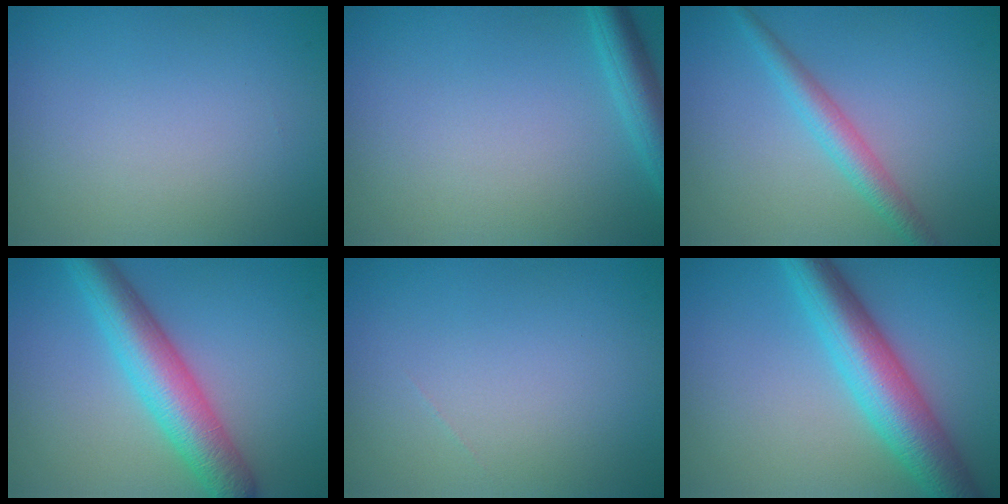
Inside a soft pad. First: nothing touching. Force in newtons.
{"total": 3.0, "press": 2.9, "slide": 0.2}
{"total": 2.8, "press": 2.8, "slide": 0.1}
{"total": 6.7, "press": 6.7, "slide": 0.2}
{"total": 0.0}
{"total": 7.5, "press": 7.5, "slide": 0.2}